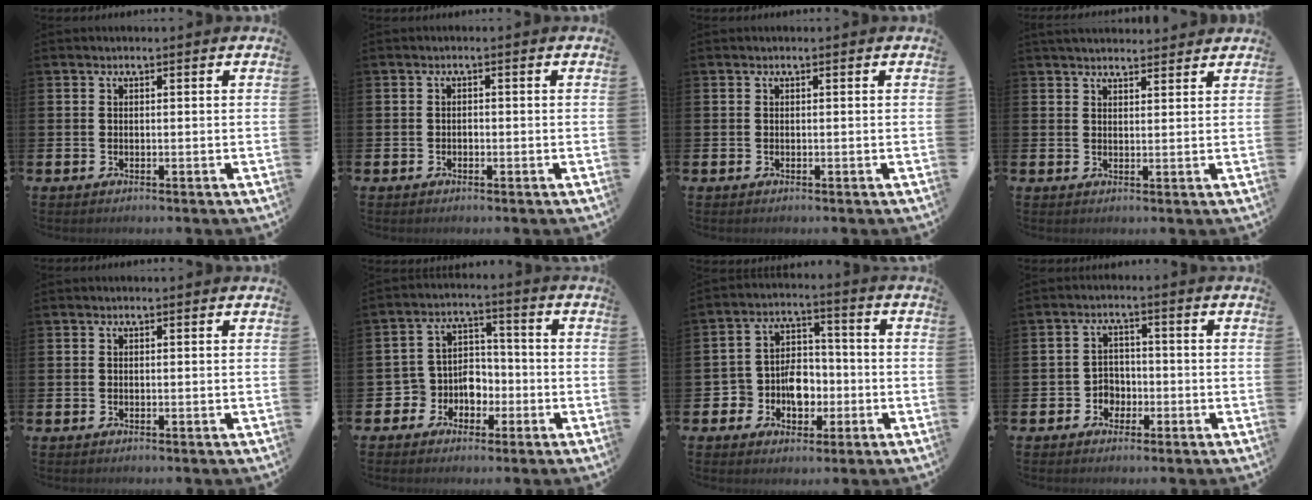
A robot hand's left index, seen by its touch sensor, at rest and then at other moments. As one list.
[{"total": 0.7, "force": [-0.4, 0.5, 0.2], "torque": [-0.003, 0.001, -0.008]}, {"total": 0.0}, {"total": 2.9, "force": [2.9, 0.5, 0.2], "torque": [-0.007, -0.011, 0.052]}, {"total": 0.0}, {"total": 5.2, "force": [-2.0, 4.7, 1.1], "torque": [-0.041, 0.008, -0.039]}, {"total": 6.2, "force": [-1.9, 5.2, 2.9], "torque": [-0.050, 0.011, -0.038]}, {"total": 3.1, "force": [-1.6, 2.5, 0.8], "torque": [-0.022, 0.005, -0.038]}]